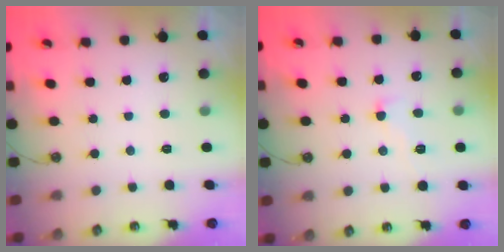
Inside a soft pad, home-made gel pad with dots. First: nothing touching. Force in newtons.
{"total": 1.0, "press": 0.7, "slide": 0.8}